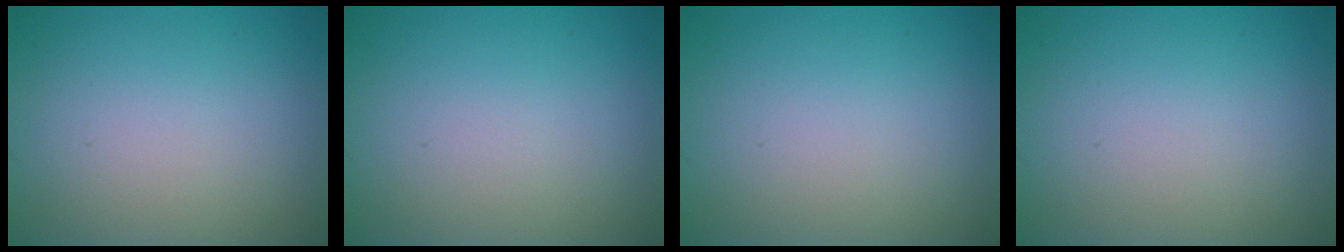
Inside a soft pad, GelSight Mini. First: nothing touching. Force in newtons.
{"total": 0.0}
{"total": 0.0}
{"total": 0.0}